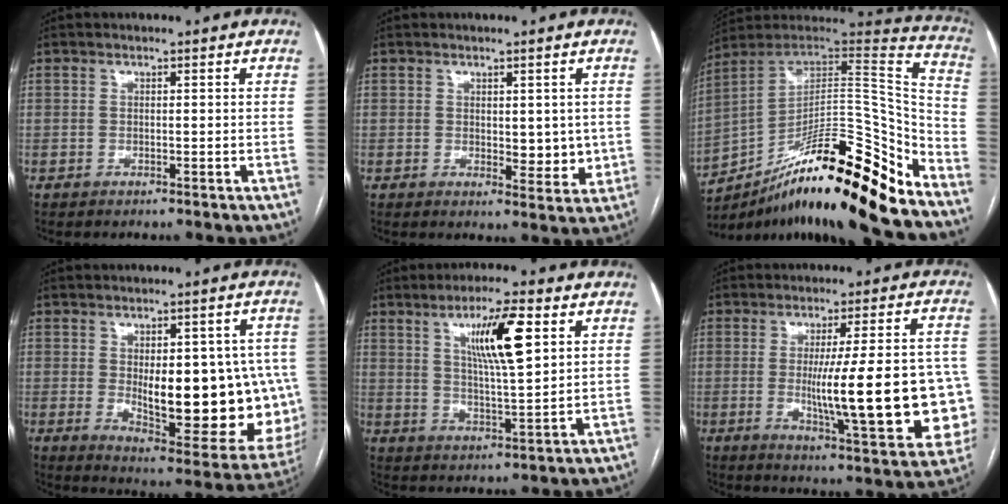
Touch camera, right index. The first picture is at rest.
{"total": 4.5, "force": [0.2, 2.3, 3.9], "torque": [-0.045, -0.011, 0.008]}
{"total": 26.6, "force": [-18.6, 3.2, 18.8], "torque": [-0.236, 0.021, -0.309]}
{"total": 21.0, "force": [-1.4, 8.0, 19.4], "torque": [-0.200, 0.010, 0.012]}
{"total": 10.5, "force": [4.1, 1.2, 9.6], "torque": [-0.165, 0.003, 0.071]}
{"total": 21.3, "force": [-2.7, 2.9, 20.9], "torque": [-0.225, 0.008, -0.021]}